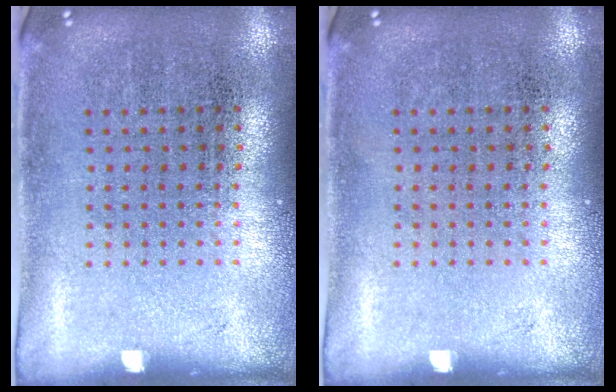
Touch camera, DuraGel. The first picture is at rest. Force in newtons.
{"total": 0.0}